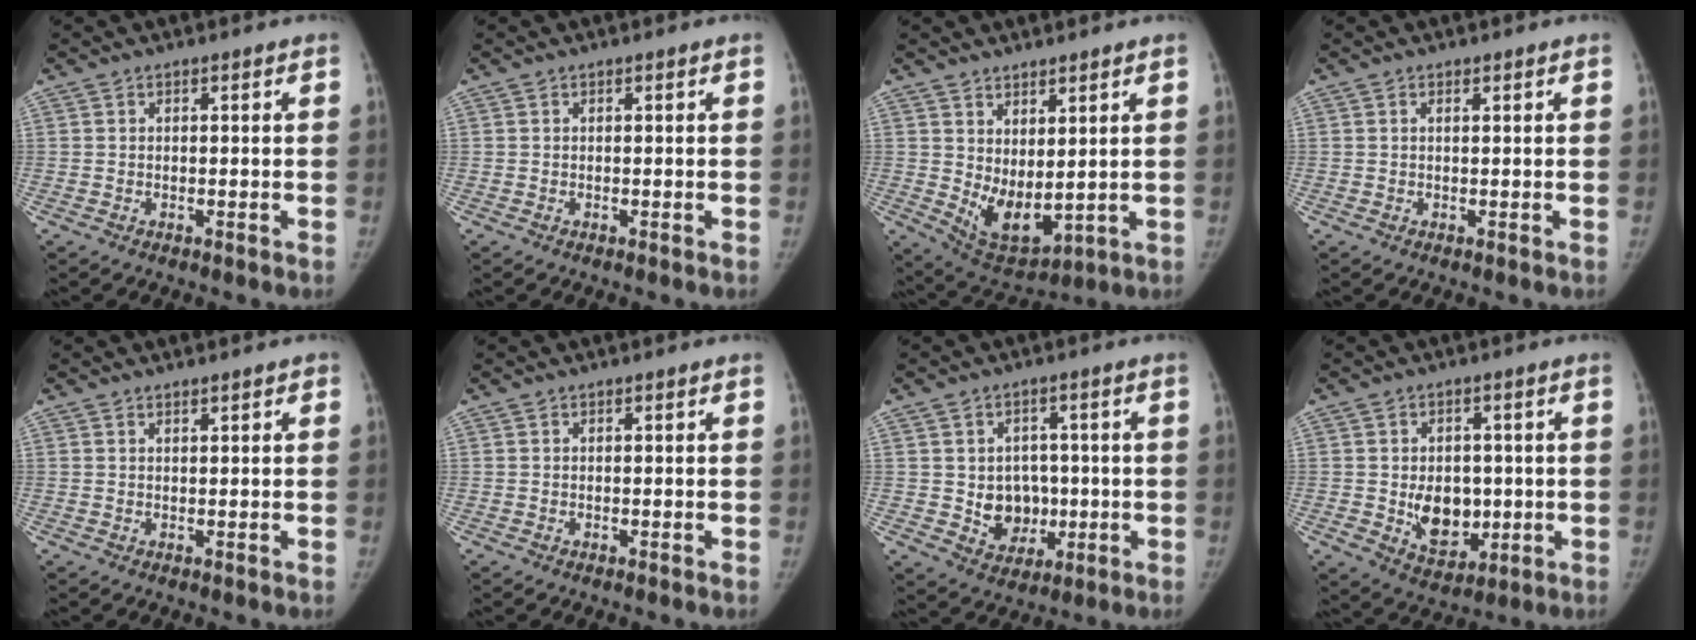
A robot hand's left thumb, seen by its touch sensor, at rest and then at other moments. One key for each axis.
{"total": 0.0}
{"total": 9.1, "fx": 2.0, "fy": 4.4, "fz": 7.8, "tx": -0.115, "ty": -0.034, "tz": 0.058}
{"total": 0.5, "fx": 0.3, "fy": 0.1, "fz": 0.4, "tx": -0.010, "ty": 0.002, "tz": 0.005}
{"total": 1.0, "fx": 0.8, "fy": 0.3, "fz": 0.6, "tx": -0.007, "ty": -0.003, "tz": 0.012}
{"total": 0.0}
{"total": 8.1, "fx": -0.4, "fy": 6.9, "fz": 4.3, "tx": -0.022, "ty": 0.002, "tz": 0.009}
{"total": 9.8, "fx": -0.7, "fy": 7.1, "fz": 6.8, "tx": -0.064, "ty": -0.007, "tz": 0.009}